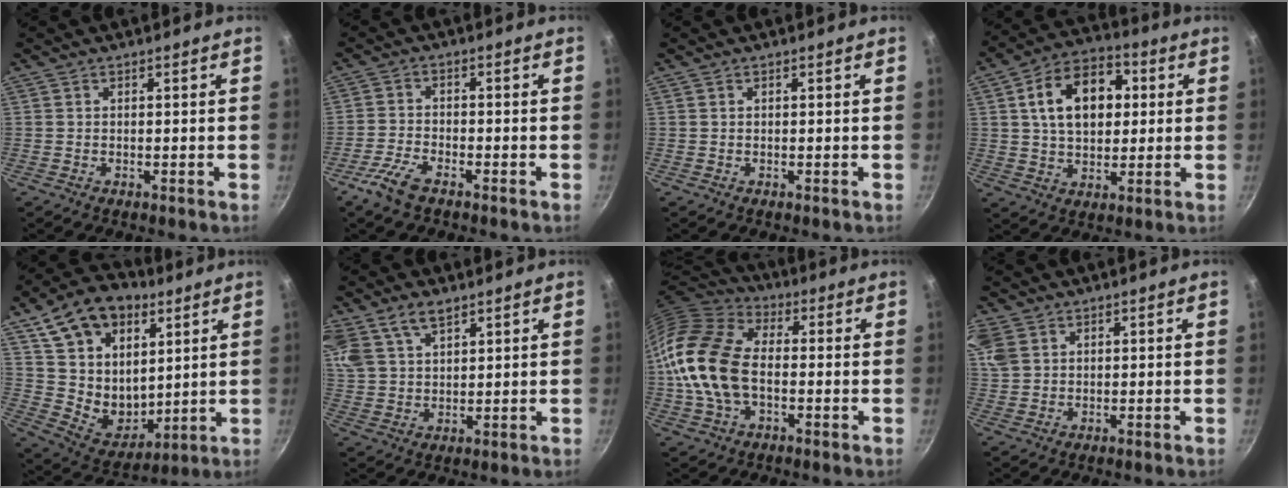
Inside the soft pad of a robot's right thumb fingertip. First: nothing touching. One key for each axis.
{"total": 5.3, "fx": -3.6, "fy": 1.8, "fz": 3.4, "tx": -0.081, "ty": 0.020, "tz": -0.078}
{"total": 0.0}
{"total": 15.2, "fx": 3.0, "fy": 10.2, "fz": 10.8, "tx": -0.142, "ty": 0.016, "tz": 0.039}
{"total": 20.9, "fx": 9.5, "fy": 14.7, "fz": 11.4, "tx": -0.155, "ty": -0.039, "tz": 0.179}
{"total": 13.1, "fx": 7.9, "fy": 7.8, "fz": 7.0, "tx": -0.154, "ty": 0.011, "tz": 0.163}
{"total": 17.6, "fx": -1.4, "fy": 11.5, "fz": 13.3, "tx": -0.250, "ty": 0.030, "tz": -0.041}
{"total": 9.1, "fx": 3.9, "fy": 6.8, "fz": 4.7, "tx": -0.108, "ty": 0.016, "tz": 0.082}